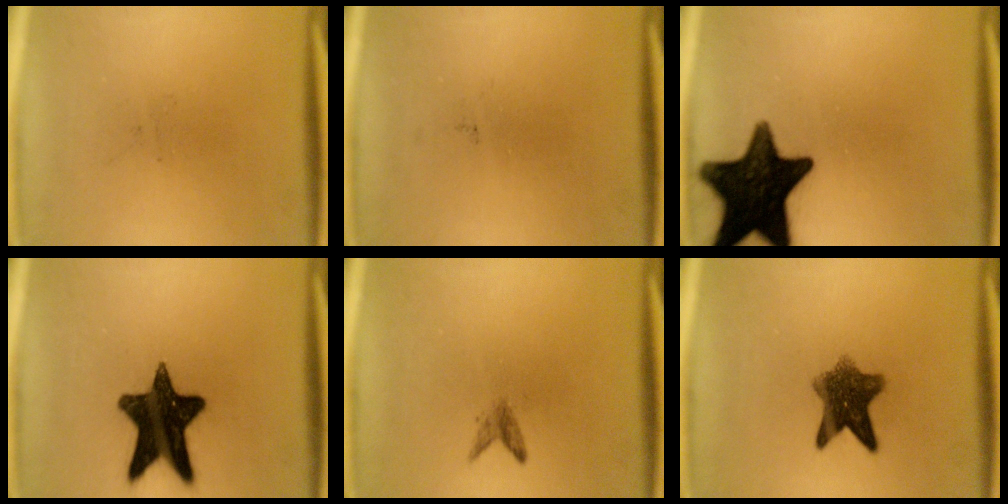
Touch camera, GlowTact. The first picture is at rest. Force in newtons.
{"total": 0.0}
{"total": 17.8}
{"total": 15.6}
{"total": 1.3}
{"total": 7.8}